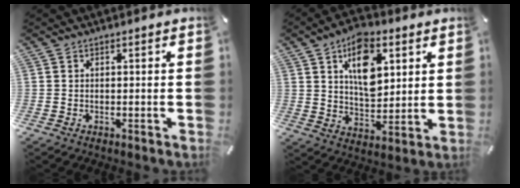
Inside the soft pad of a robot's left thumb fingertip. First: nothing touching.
{"total": 13.3, "force": [5.8, 8.0, 9.0], "torque": [-0.132, -0.016, 0.101]}